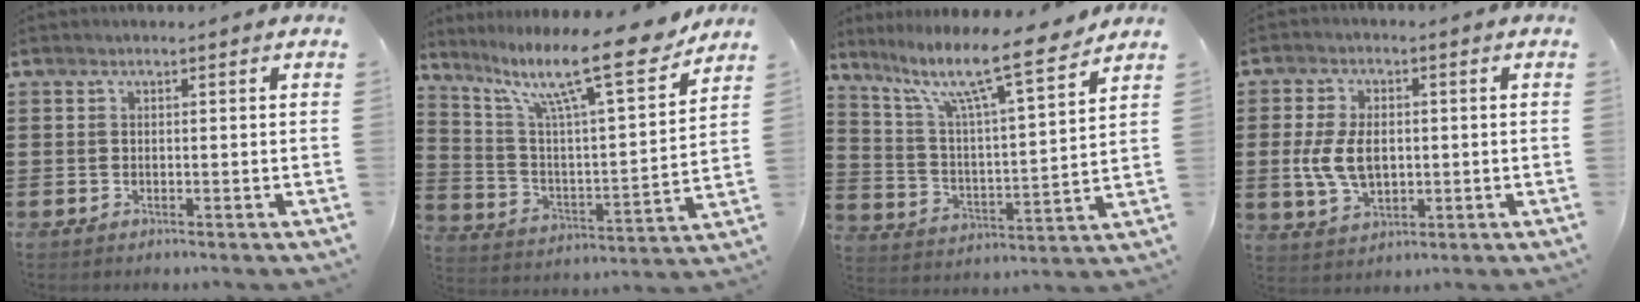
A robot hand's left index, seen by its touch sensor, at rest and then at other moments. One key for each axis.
{"total": 14.8, "fx": 11.1, "fy": 2.1, "fz": 9.7, "tx": -0.189, "ty": -0.065, "tz": 0.177}
{"total": 11.4, "fx": 8.7, "fy": 1.3, "fz": 7.2, "tx": -0.154, "ty": -0.055, "tz": 0.138}
{"total": 7.0, "fx": -0.1, "fy": 4.4, "fz": 5.5, "tx": -0.125, "ty": 0.001, "tz": -0.010}